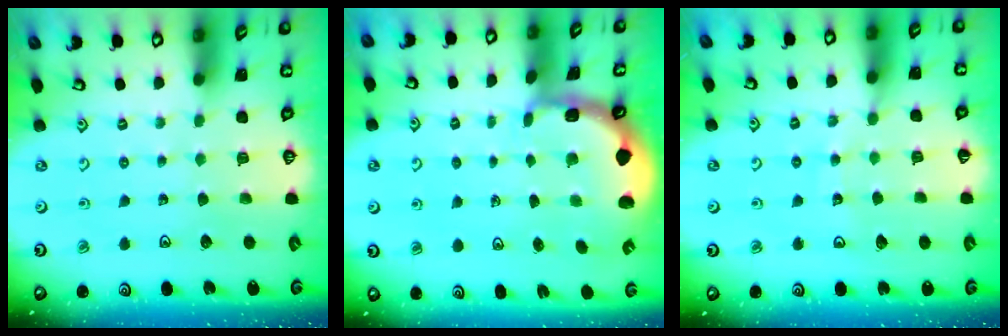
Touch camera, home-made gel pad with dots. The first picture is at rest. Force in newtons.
{"total": 1.6, "press": 1.4, "slide": 0.7}
{"total": 8.6, "press": 8.6, "slide": 1.0}